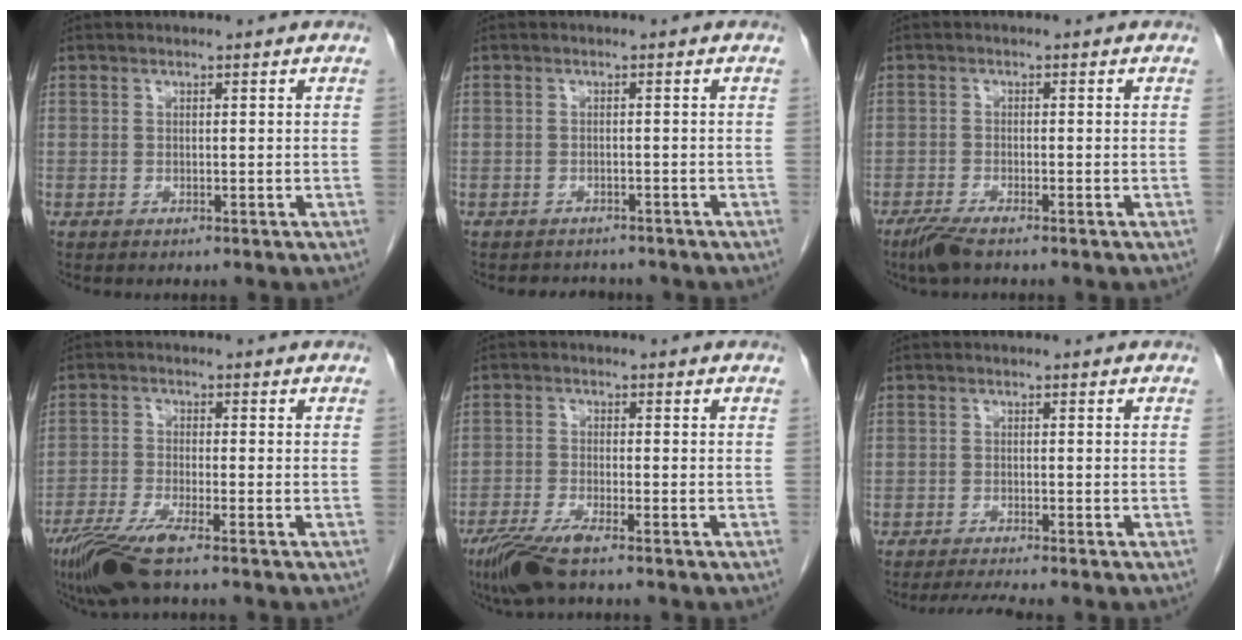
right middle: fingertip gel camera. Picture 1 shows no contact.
{"total": 3.7, "force": [-3.3, 1.5, 0.4], "torque": [-0.006, 0.000, -0.043]}
{"total": 3.3, "force": [-2.6, 0.4, 2.1], "torque": [-0.049, -0.009, -0.051]}
{"total": 7.4, "force": [-5.2, 0.4, 5.3], "torque": [-0.108, -0.021, -0.098]}
{"total": 6.1, "force": [-4.3, 0.5, 4.2], "torque": [-0.088, -0.018, -0.082]}
{"total": 3.3, "force": [-3.0, -0.7, 1.4], "torque": [-0.027, -0.013, -0.052]}